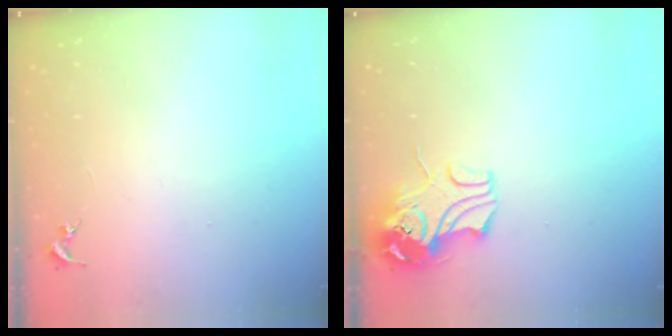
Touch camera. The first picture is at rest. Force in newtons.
{"total": 11.7, "press": 11.5, "slide": 1.7}